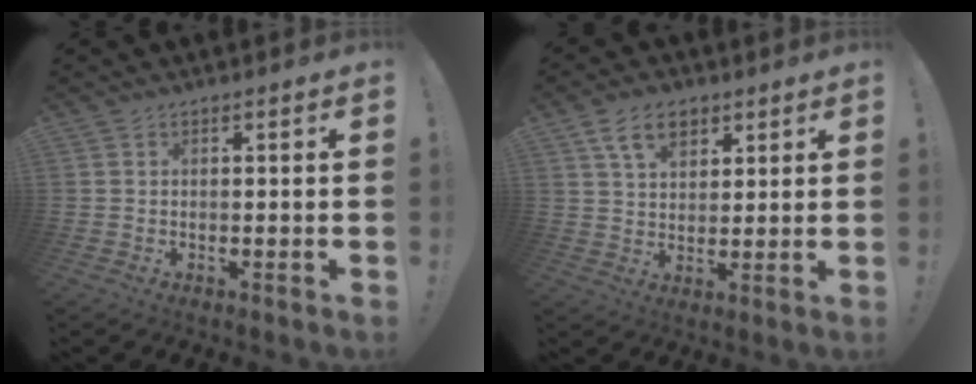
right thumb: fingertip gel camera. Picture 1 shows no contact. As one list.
[{"total": 8.9, "force": [4.9, 5.5, 4.9], "torque": [-0.088, -0.006, 0.094]}]